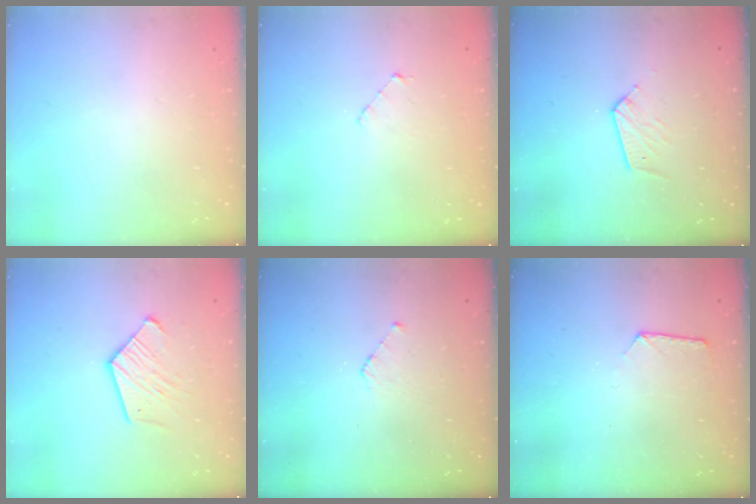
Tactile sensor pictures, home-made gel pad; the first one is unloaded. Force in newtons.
{"total": 2.9, "press": 2.9, "slide": 0.2}
{"total": 6.9, "press": 6.9, "slide": 0.7}
{"total": 10.3, "press": 10.2, "slide": 0.7}
{"total": 4.3, "press": 4.3, "slide": 0.3}
{"total": 6.3, "press": 6.3, "slide": 0.6}